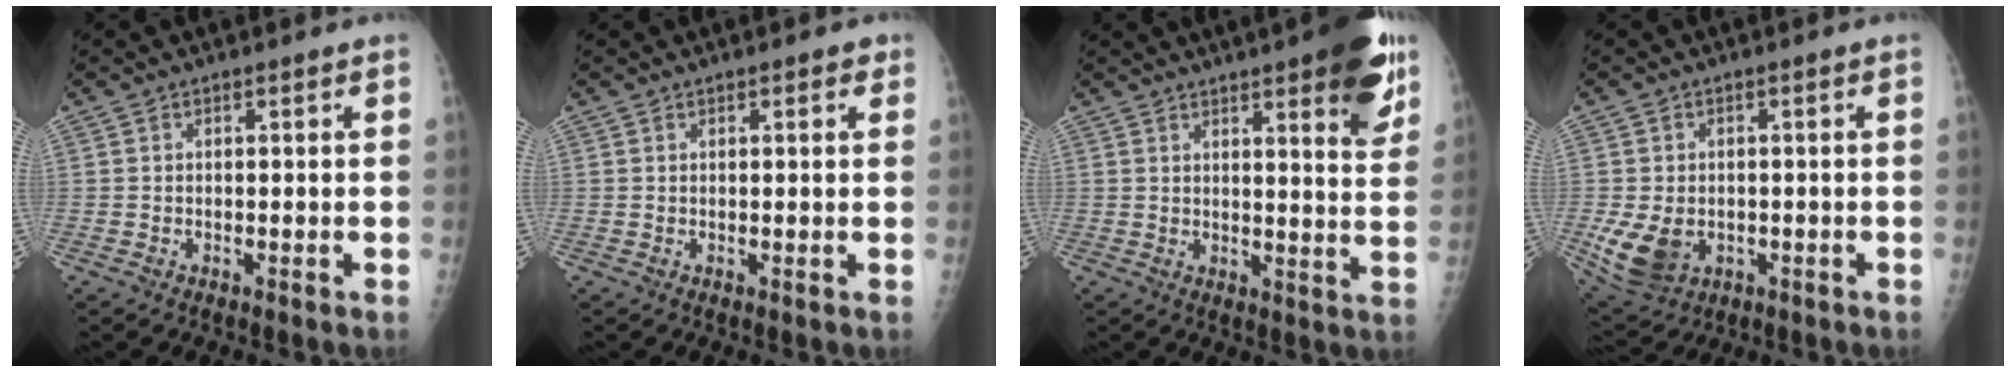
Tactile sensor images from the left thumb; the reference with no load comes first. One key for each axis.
{"total": 1.8, "fx": 1.0, "fy": 0.7, "fz": 1.3, "tx": -0.010, "ty": -0.001, "tz": 0.010}
{"total": 14.2, "fx": 8.2, "fy": 3.3, "fz": 11.1, "tx": -0.114, "ty": -0.036, "tz": 0.100}
{"total": 8.4, "fx": -1.7, "fy": 6.3, "fz": 5.4, "tx": -0.096, "ty": -0.004, "tz": -0.016}